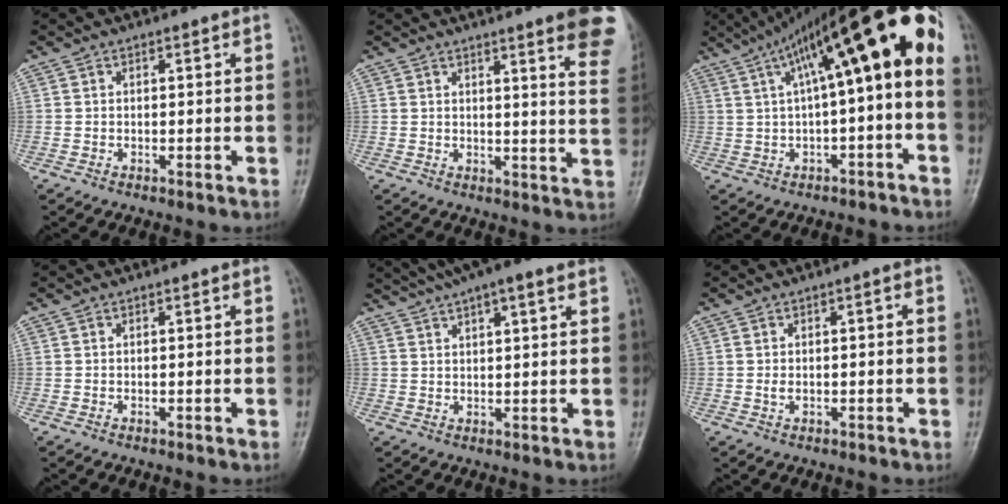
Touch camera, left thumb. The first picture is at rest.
{"total": 13.1, "force": [8.2, 1.5, 10.1], "torque": [-0.098, -0.037, 0.081]}
{"total": 19.0, "force": [3.3, 5.0, 18.0], "torque": [-0.264, 0.060, 0.049]}
{"total": 0.0}
{"total": 10.1, "force": [7.0, 2.2, 6.9], "torque": [-0.108, 0.020, 0.111]}
{"total": 1.9, "force": [-0.2, 0.9, 1.7], "torque": [-0.032, 0.014, -0.004]}